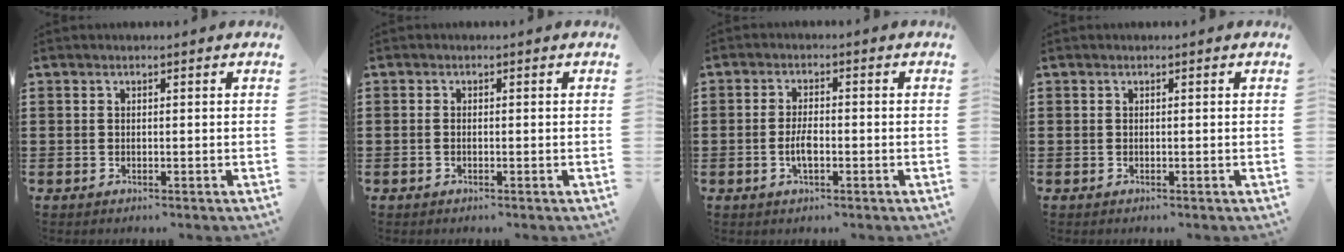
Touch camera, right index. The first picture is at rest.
{"total": 0.6, "force": [-0.3, 0.2, 0.4], "torque": [-0.011, -0.004, -0.006]}
{"total": 3.5, "force": [-1.0, 1.3, 3.1], "torque": [-0.064, 0.001, -0.019]}
{"total": 0.0}